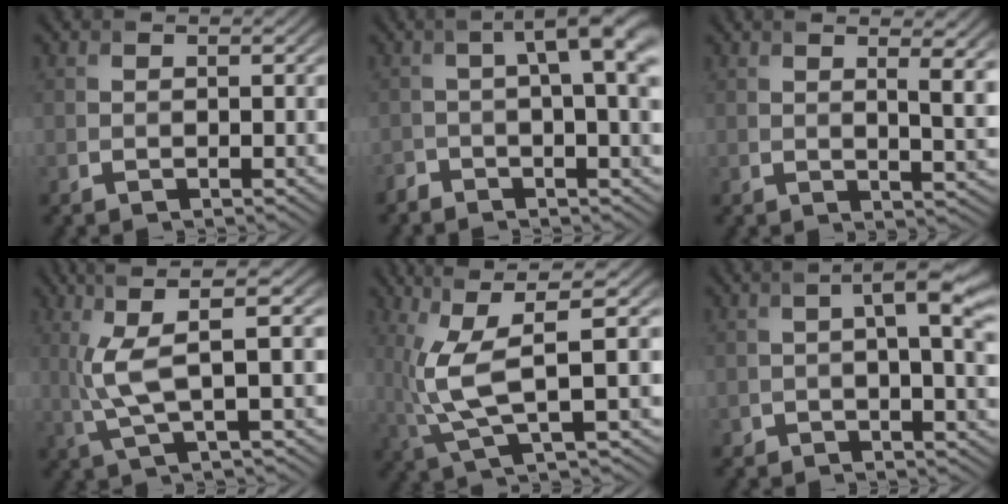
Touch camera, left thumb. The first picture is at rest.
{"total": 7.0, "force": [-0.5, 1.8, 6.7], "torque": [-0.092, 0.003, -0.016]}
{"total": 6.1, "force": [2.3, 2.0, 5.3], "torque": [-0.057, 0.010, 0.034]}
{"total": 7.3, "force": [1.9, 1.2, 6.9], "torque": [-0.150, 0.017, 0.041]}
{"total": 8.5, "force": [0.9, 1.9, 8.3], "torque": [-0.181, 0.015, 0.020]}
{"total": 6.0, "force": [1.4, 2.0, 5.5], "torque": [-0.076, 0.001, 0.024]}